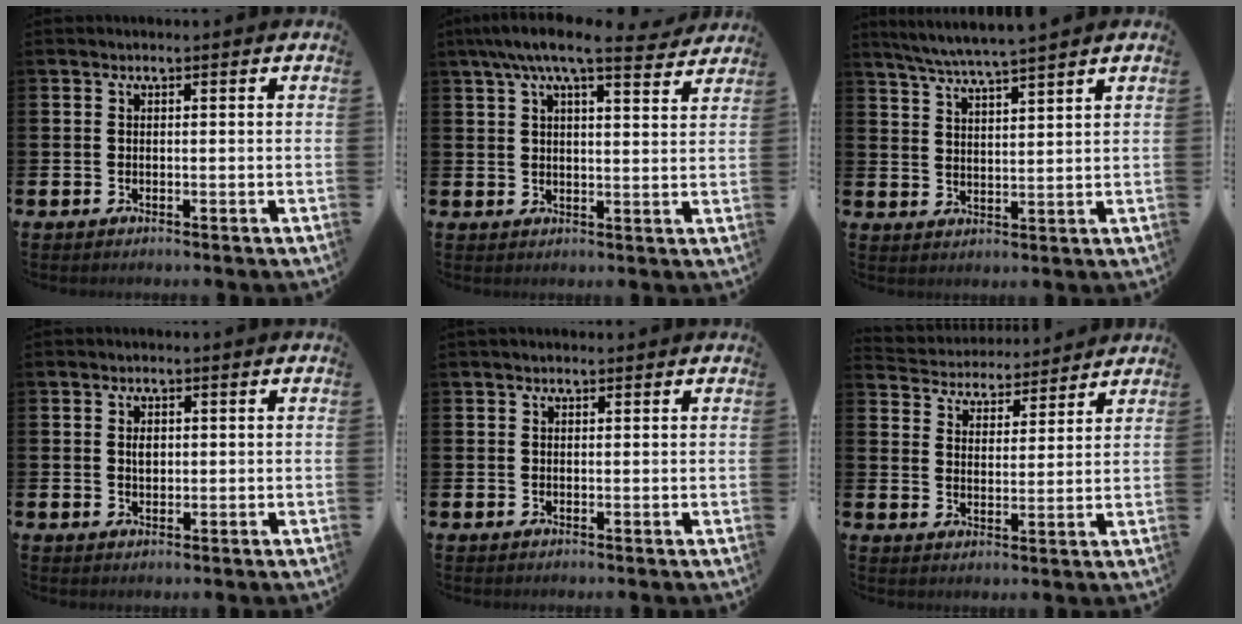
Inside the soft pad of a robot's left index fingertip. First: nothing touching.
{"total": 7.6, "force": [6.5, 1.2, 3.7], "torque": [-0.074, -0.022, 0.113]}
{"total": 5.5, "force": [5.2, -0.5, 1.7], "torque": [-0.051, -0.026, 0.092]}
{"total": 1.3, "force": [0.5, 0.9, 0.8], "torque": [0.004, -0.004, 0.004]}
{"total": 0.8, "force": [0.7, 0.3, 0.2], "torque": [0.010, -0.002, 0.010]}
{"total": 4.5, "force": [4.4, 1.2, -0.5], "torque": [-0.015, -0.036, 0.073]}